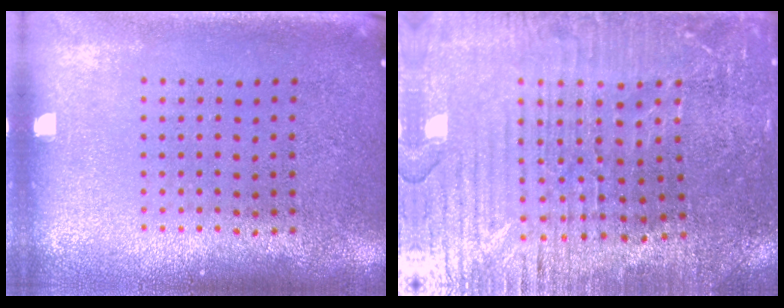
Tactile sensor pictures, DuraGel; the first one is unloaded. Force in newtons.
{"total": 3.3, "press": 3.3, "slide": 0.6}